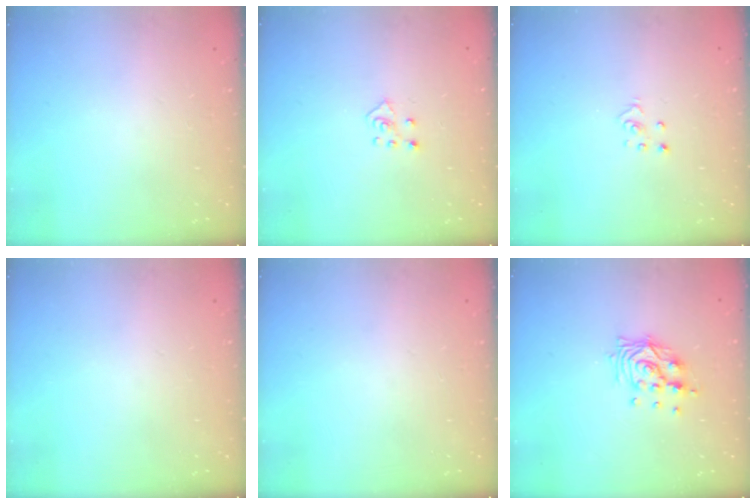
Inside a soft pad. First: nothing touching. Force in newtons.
{"total": 4.5, "press": 4.5, "slide": 0.4}
{"total": 2.8, "press": 2.8, "slide": 0.3}
{"total": 0.0}
{"total": 0.0}
{"total": 11.1, "press": 11.1, "slide": 0.9}